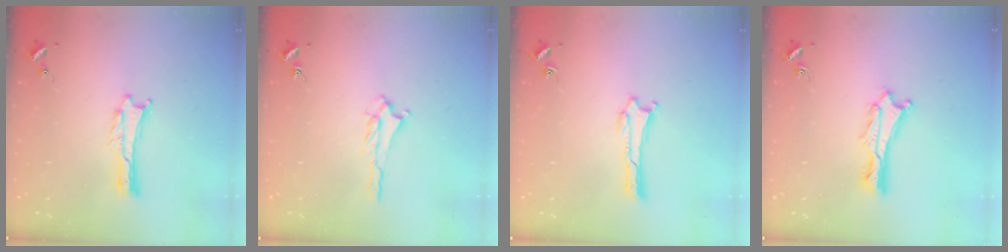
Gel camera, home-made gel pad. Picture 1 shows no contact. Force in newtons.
{"total": 1.2, "press": 1.1, "slide": 0.5}
{"total": 0.0}
{"total": 1.1, "press": 1.1, "slide": 0.2}